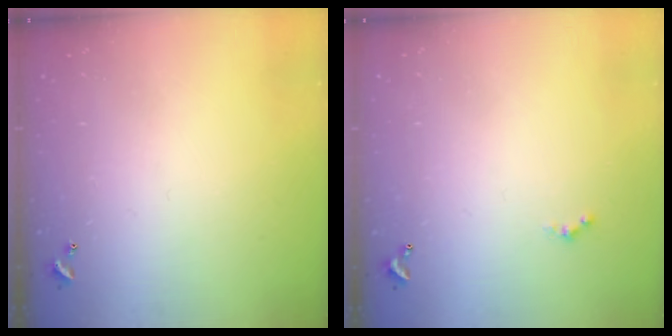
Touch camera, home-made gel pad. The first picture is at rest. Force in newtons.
{"total": 1.6, "press": 1.5, "slide": 0.4}